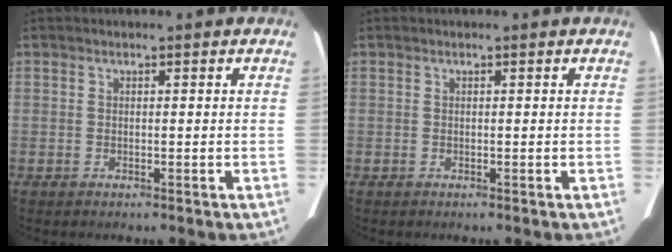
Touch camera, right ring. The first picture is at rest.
{"total": 0.0}